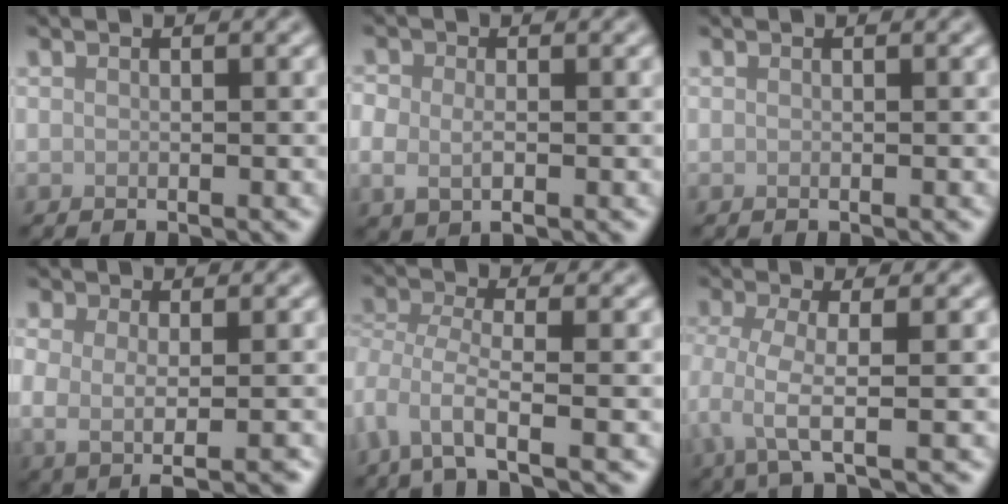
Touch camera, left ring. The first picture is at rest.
{"total": 2.7, "force": [-0.5, 1.9, 1.9], "torque": [-0.043, -0.008, -0.011]}
{"total": 0.0}
{"total": 2.8, "force": [0.0, 1.1, 2.5], "torque": [-0.044, -0.006, 0.000]}
{"total": 4.2, "force": [-1.9, 1.3, 3.5], "torque": [-0.082, -0.011, -0.046]}
{"total": 3.3, "force": [-0.4, 0.7, 3.2], "torque": [-0.071, -0.009, -0.011]}